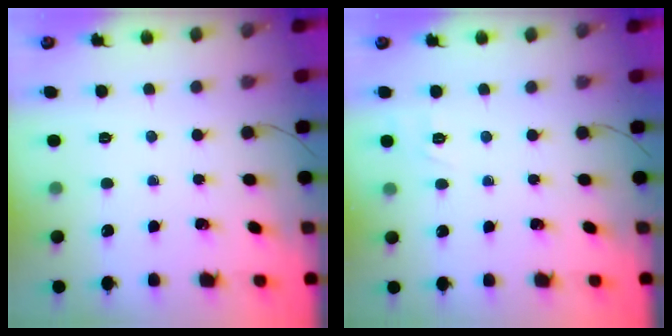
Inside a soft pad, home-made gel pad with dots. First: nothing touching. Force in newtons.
{"total": 1.7, "press": 0.3, "slide": 1.6}